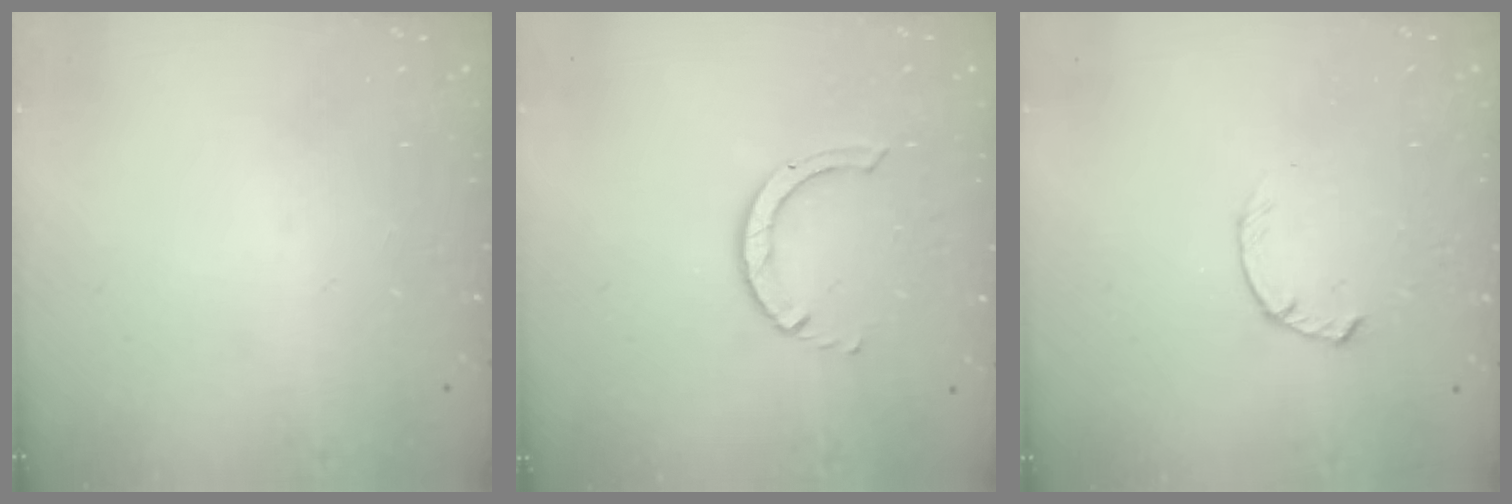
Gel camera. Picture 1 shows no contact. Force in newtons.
{"total": 3.6, "press": 3.6, "slide": 0.6}
{"total": 1.8, "press": 1.8, "slide": 0.3}